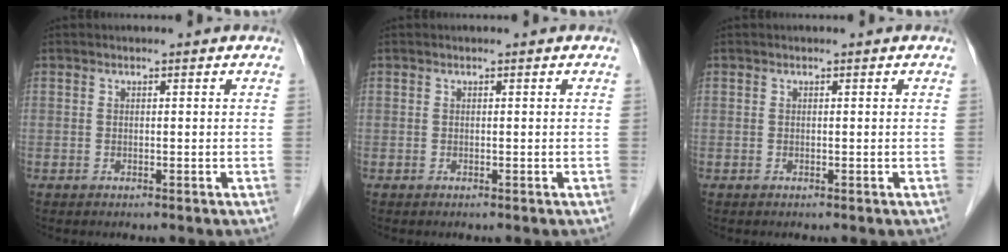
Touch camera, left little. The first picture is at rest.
{"total": 0.0}
{"total": 0.0}